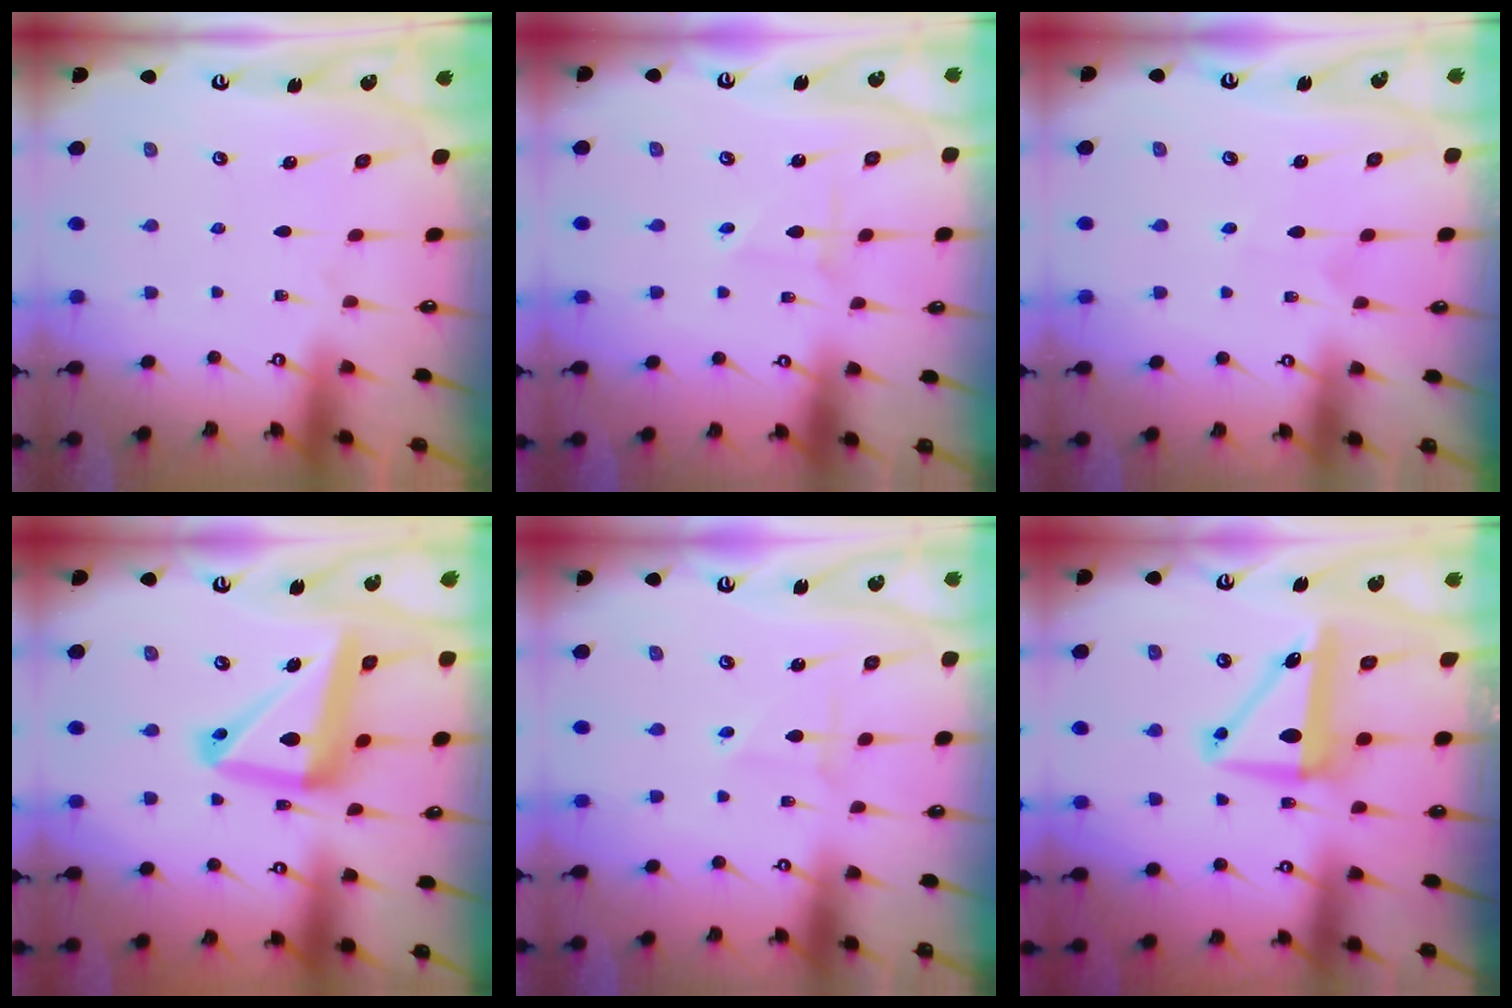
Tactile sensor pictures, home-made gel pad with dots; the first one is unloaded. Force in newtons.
{"total": 1.0, "press": 1.0, "slide": 0.1}
{"total": 2.2, "press": 2.2, "slide": 0.2}
{"total": 17.2, "press": 17.1, "slide": 1.9}
{"total": 1.8, "press": 1.8, "slide": 0.1}
{"total": 8.8, "press": 8.6, "slide": 1.7}